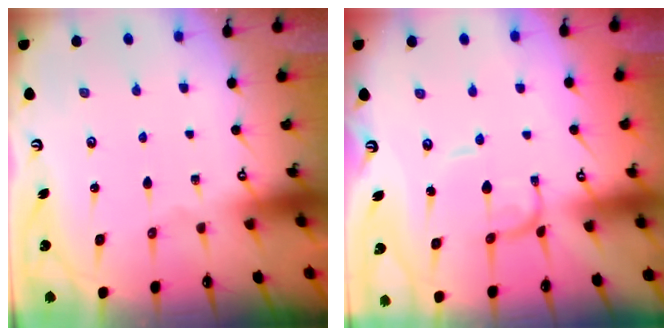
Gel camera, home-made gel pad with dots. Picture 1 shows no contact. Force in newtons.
{"total": 1.6, "press": 1.6, "slide": 0.1}